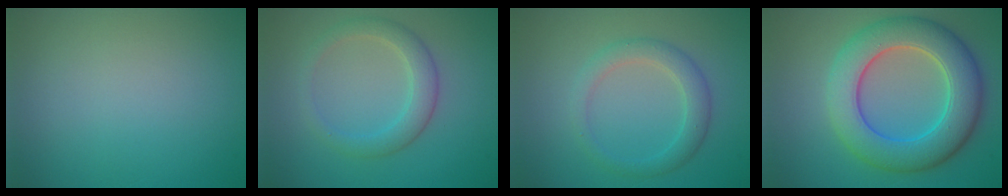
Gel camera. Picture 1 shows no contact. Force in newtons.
{"total": 2.8, "press": 2.8, "slide": 0.2}
{"total": 2.7, "press": 2.7, "slide": 0.2}
{"total": 8.3, "press": 8.3, "slide": 0.6}